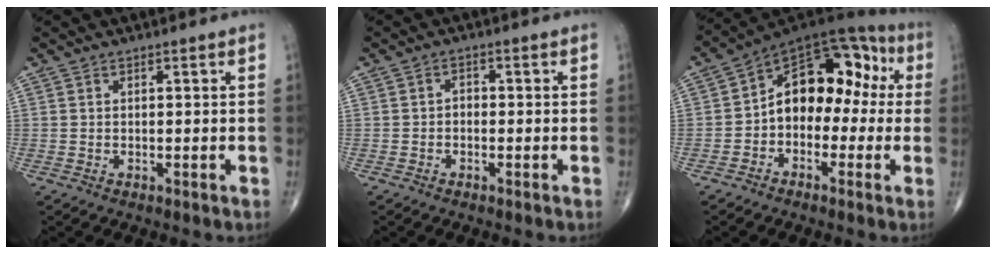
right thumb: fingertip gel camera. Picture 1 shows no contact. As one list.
[{"total": 1.5, "force": [-0.5, 1.1, 0.9], "torque": [-0.004, 0.007, -0.014]}, {"total": 15.8, "force": [-0.3, 10.6, 11.7], "torque": [-0.123, 0.059, -0.022]}]